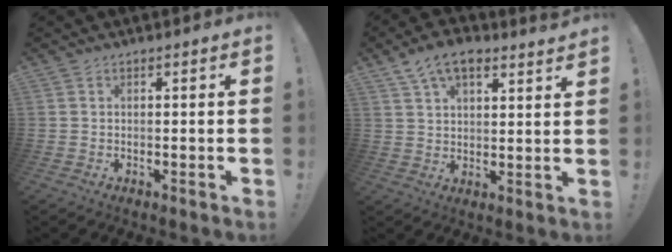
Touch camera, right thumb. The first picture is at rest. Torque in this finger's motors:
{"motor_torque": [0.14, 0.19, 0.60, 0.57, 0.28]}